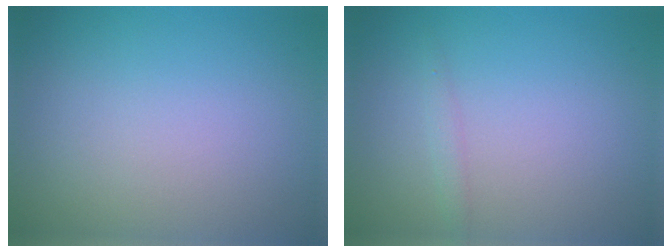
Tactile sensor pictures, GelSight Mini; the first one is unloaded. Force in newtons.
{"total": 0.8, "press": 0.8, "slide": 0.0}